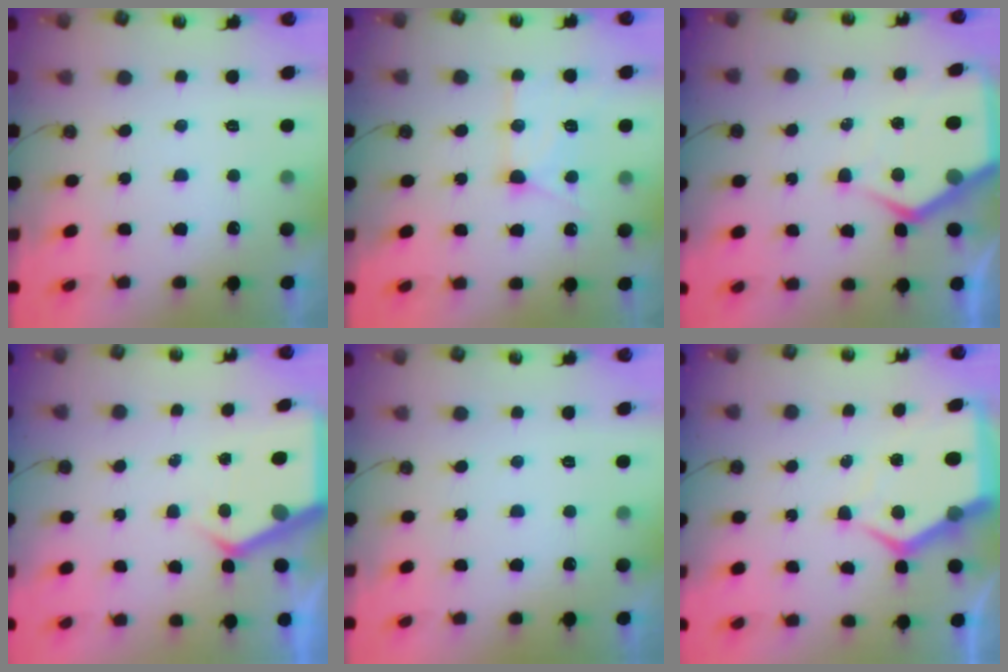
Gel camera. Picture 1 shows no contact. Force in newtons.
{"total": 12.8, "press": 12.8, "slide": 1.4}
{"total": 9.3, "press": 9.2, "slide": 1.1}
{"total": 4.6, "press": 4.5, "slide": 0.5}
{"total": 0.0}
{"total": 9.7, "press": 9.6, "slide": 1.2}